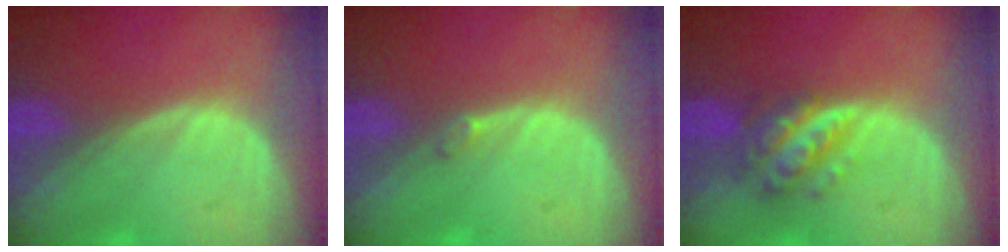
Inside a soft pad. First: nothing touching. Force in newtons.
{"total": 0.6, "press": 0.6, "slide": 0.1}
{"total": 5.9, "press": 5.3, "slide": 2.6}